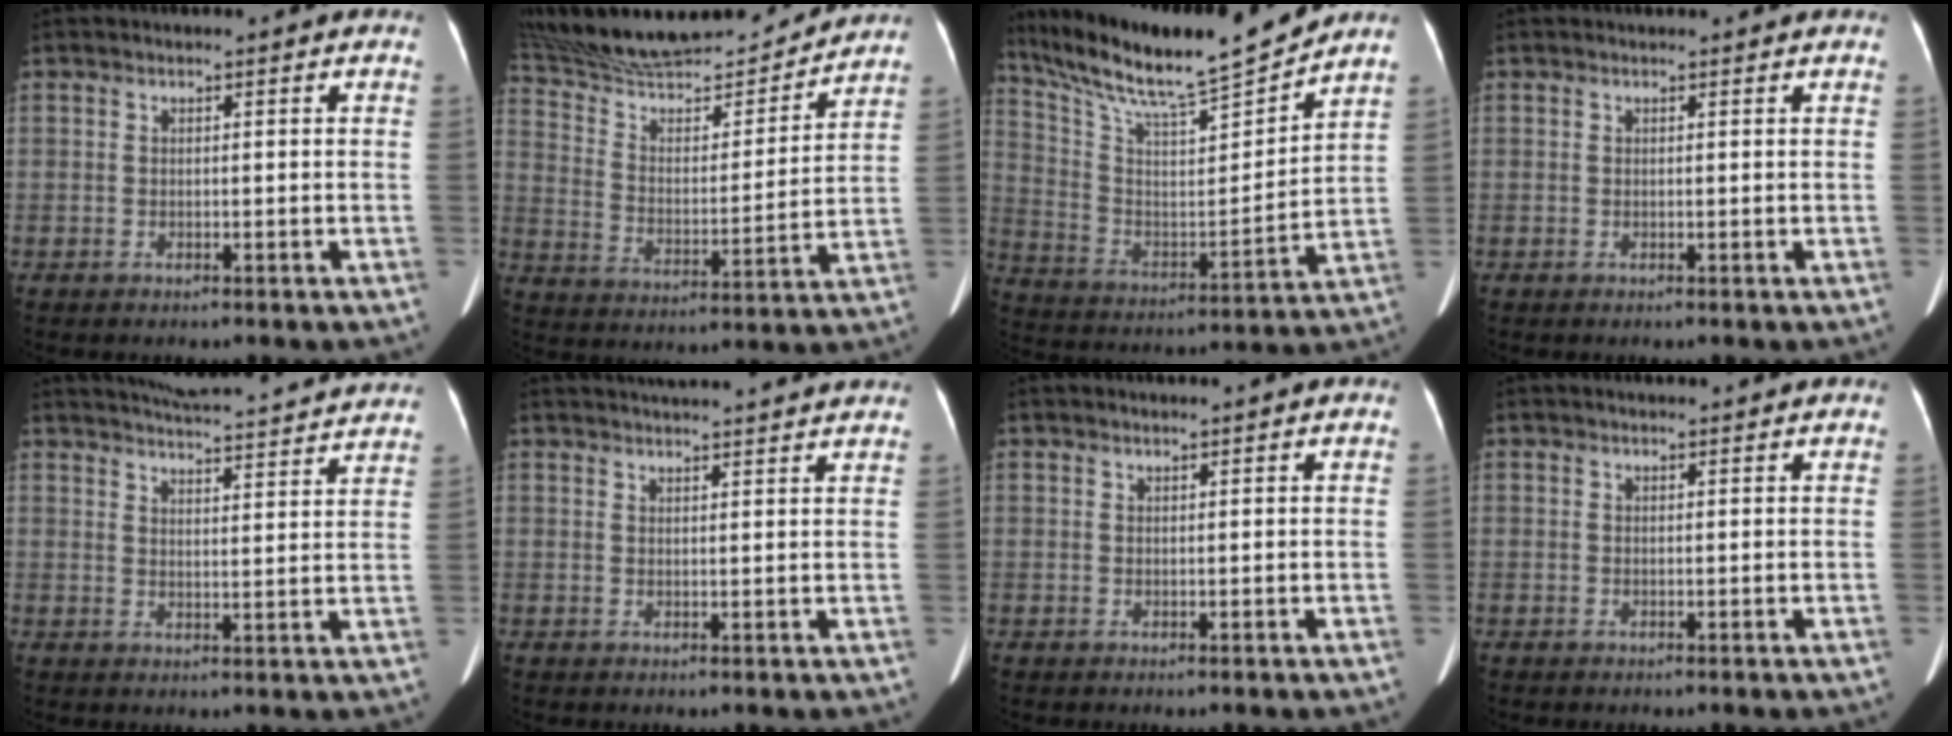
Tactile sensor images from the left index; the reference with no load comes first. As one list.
[{"total": 23.8, "force": [22.0, 4.2, 8.2], "torque": [-0.155, -0.002, 0.342]}, {"total": 19.9, "force": [17.8, 0.4, 8.8], "torque": [-0.168, -0.013, 0.302]}, {"total": 1.6, "force": [1.5, 0.1, 0.5], "torque": [-0.008, 0.016, 0.023]}, {"total": 22.0, "force": [20.8, 1.7, 7.1], "torque": [-0.109, -0.012, 0.257]}, {"total": 13.4, "force": [12.5, 0.5, 4.8], "torque": [-0.074, 0.026, 0.158]}, {"total": 1.4, "force": [1.2, 0.0, 0.7], "torque": [-0.011, 0.011, 0.022]}, {"total": 2.8, "force": [2.6, 0.4, 1.1], "torque": [-0.012, 0.022, 0.034]}]